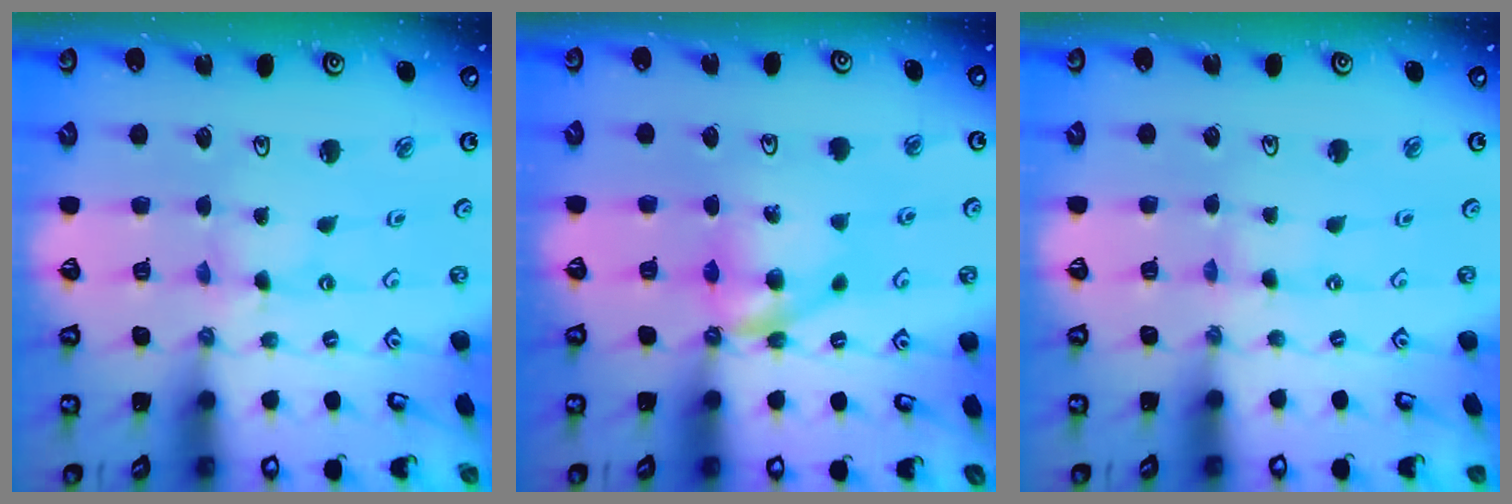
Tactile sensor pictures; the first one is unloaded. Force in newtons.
{"total": 9.7, "press": 9.7, "slide": 0.3}
{"total": 1.1, "press": 1.1, "slide": 0.2}